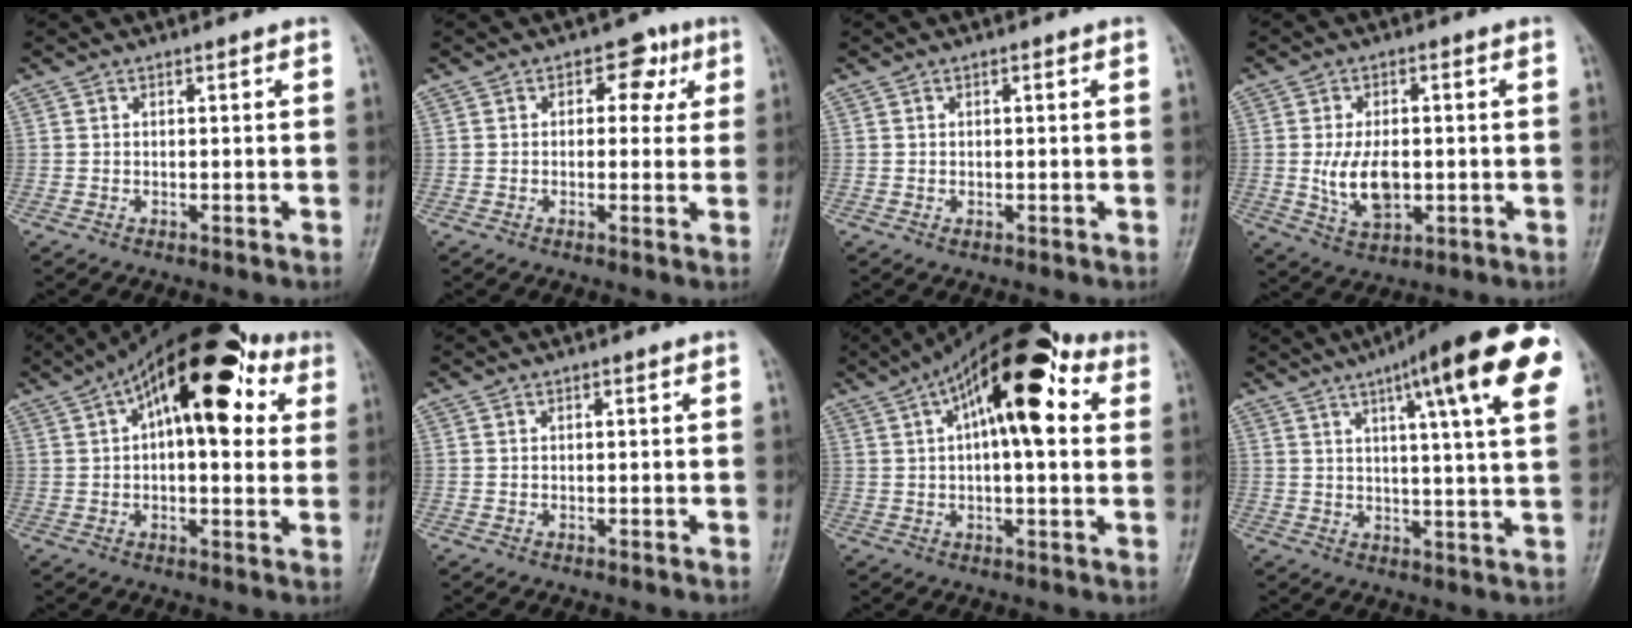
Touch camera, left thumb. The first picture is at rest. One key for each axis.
{"total": 5.1, "fx": 1.7, "fy": 3.8, "fz": 3.0, "tx": 0.006, "ty": 0.001, "tz": 0.011}
{"total": 0.6, "fx": -0.1, "fy": 0.4, "fz": 0.5, "tx": -0.007, "ty": 0.004, "tz": 0.001}
{"total": 8.2, "fx": -0.8, "fy": 4.7, "fz": 6.6, "tx": -0.113, "ty": -0.003, "tz": -0.006}
{"total": 20.2, "fx": 6.7, "fy": 9.6, "fz": 16.5, "tx": -0.227, "ty": 0.028, "tz": 0.091}
{"total": 0.0}
{"total": 18.6, "fx": 5.8, "fy": 7.6, "fz": 16.0, "tx": -0.234, "ty": 0.030, "tz": 0.077}
{"total": 19.4, "fx": 8.9, "fy": 3.1, "fz": 17.0, "tx": -0.227, "ty": -0.008, "tz": 0.113}